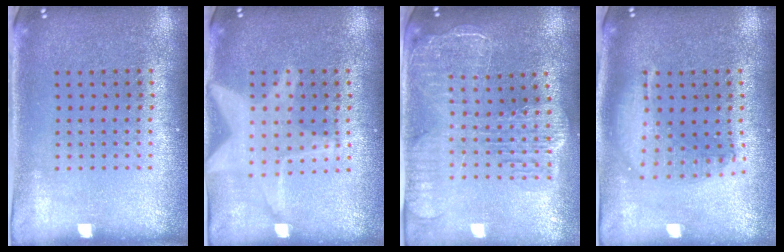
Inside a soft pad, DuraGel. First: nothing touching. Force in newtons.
{"total": 2.1, "press": 2.1, "slide": 0.2}
{"total": 2.7, "press": 2.3, "slide": 1.4}
{"total": 1.6, "press": 1.4, "slide": 0.7}